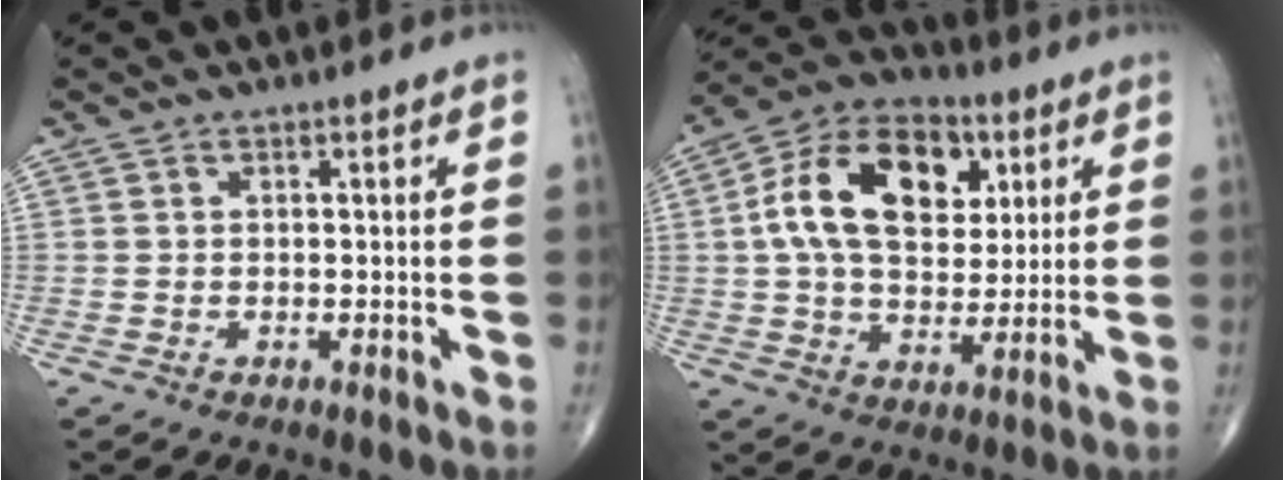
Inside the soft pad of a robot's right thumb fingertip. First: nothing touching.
{"total": 18.6, "force": [4.8, 11.9, 13.4], "torque": [-0.204, 0.005, 0.076]}